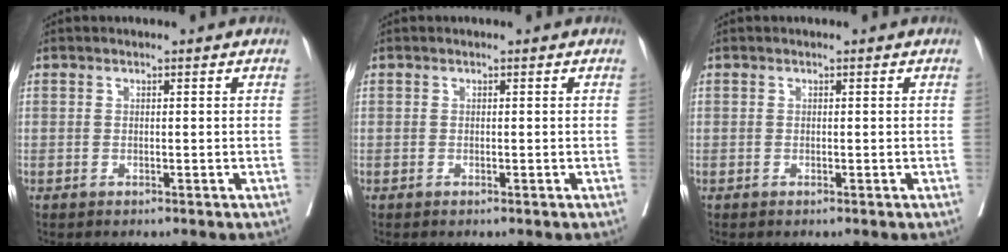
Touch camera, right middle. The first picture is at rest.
{"total": 0.0}
{"total": 0.0}